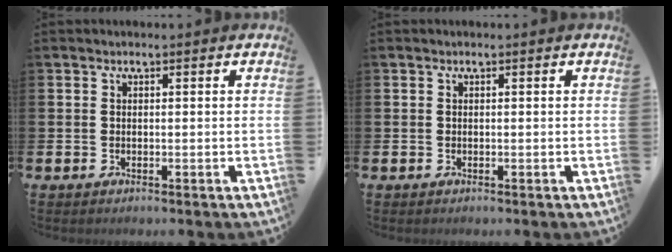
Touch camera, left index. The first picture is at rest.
{"total": 0.0}